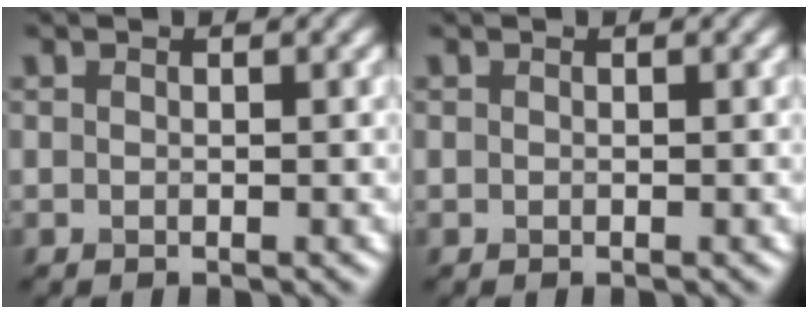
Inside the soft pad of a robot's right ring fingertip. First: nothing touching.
{"total": 0.0}